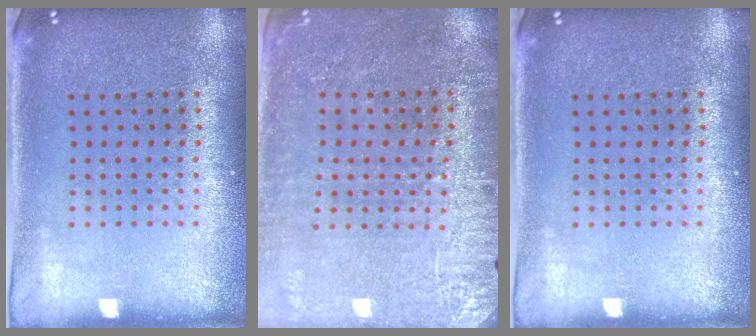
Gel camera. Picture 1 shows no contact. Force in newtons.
{"total": 3.0, "press": 2.8, "slide": 0.8}
{"total": 0.0}